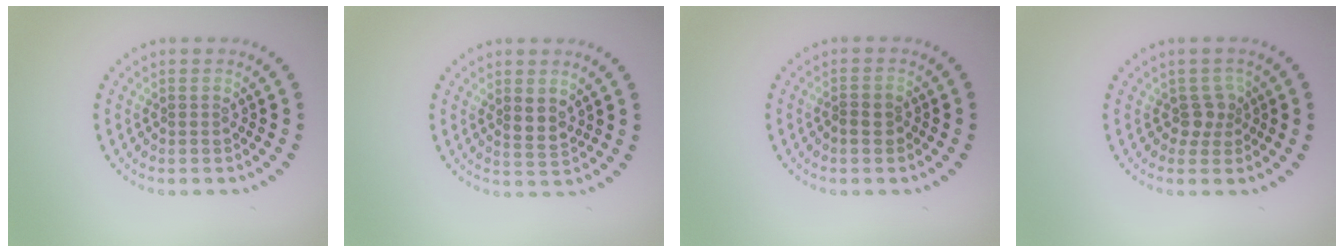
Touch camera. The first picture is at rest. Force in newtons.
{"total": 1.9, "press": 1.6, "slide": 1.1}
{"total": 1.5, "press": 1.5, "slide": 0.4}
{"total": 1.8, "press": 1.4, "slide": 1.1}